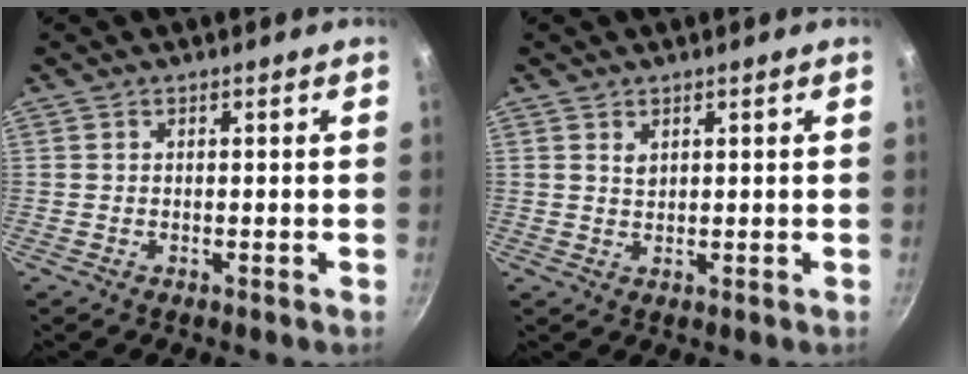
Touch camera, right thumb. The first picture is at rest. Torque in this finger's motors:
{"motor_torque": [0.40, 0.78, 0.09, 0.27, 0.03]}